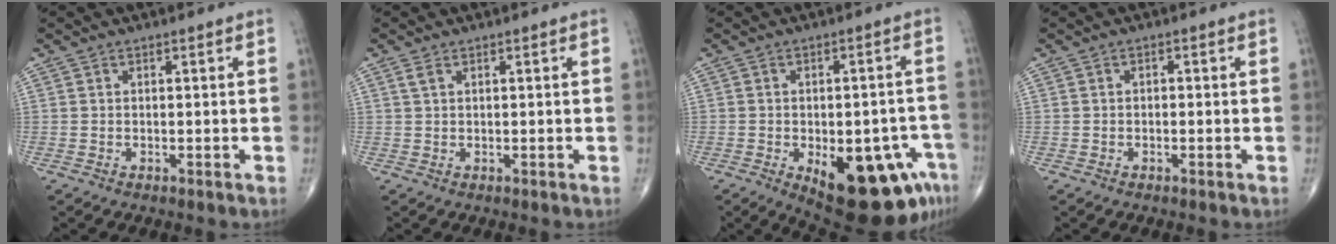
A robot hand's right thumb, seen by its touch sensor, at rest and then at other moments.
{"total": 1.1, "force": [0.6, 0.5, 0.7], "torque": [-0.020, 0.010, 0.015]}
{"total": 18.8, "force": [-8.2, 8.2, 14.8], "torque": [-0.135, 0.019, -0.090]}
{"total": 0.6, "force": [-0.2, 0.5, 0.4], "torque": [0.000, 0.003, -0.009]}